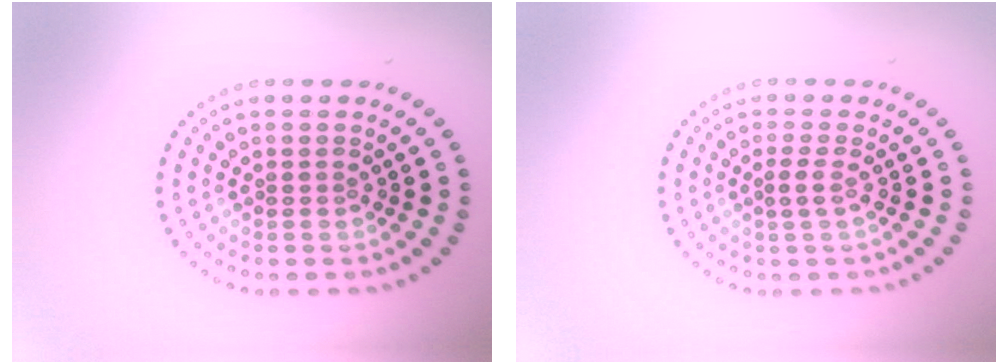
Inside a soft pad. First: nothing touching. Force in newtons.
{"total": 0.9, "press": 0.8, "slide": 0.6}